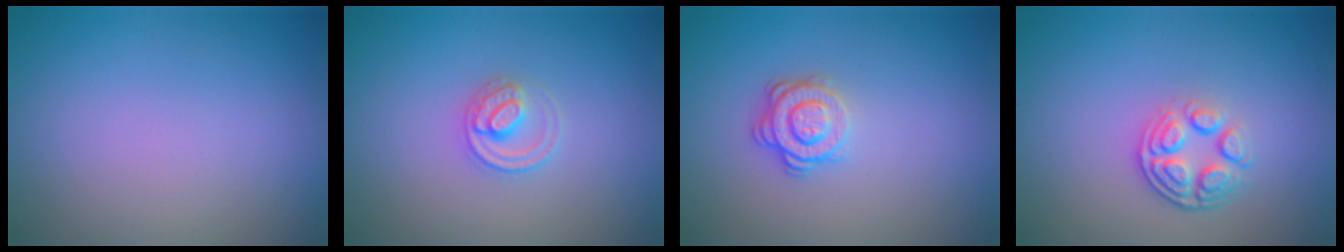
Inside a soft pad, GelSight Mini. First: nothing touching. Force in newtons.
{"total": 2.2, "press": 2.2, "slide": 0.2}
{"total": 3.0, "press": 2.6, "slide": 1.5}
{"total": 4.0, "press": 2.8, "slide": 2.8}